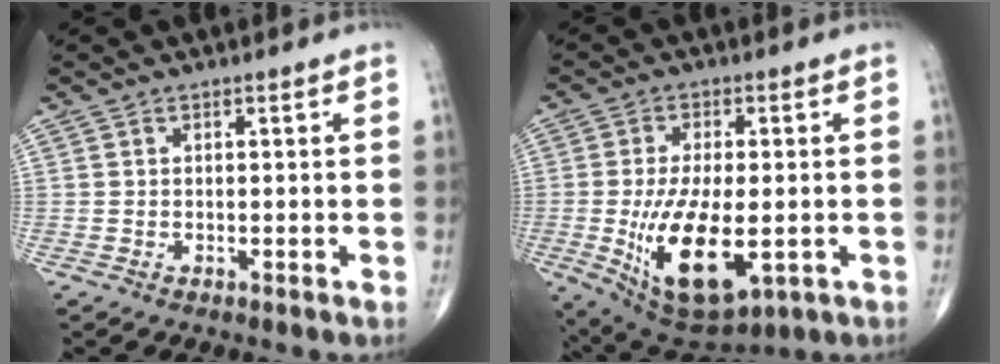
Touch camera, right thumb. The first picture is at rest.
{"total": 16.4, "force": [-3.4, 7.6, 14.1], "torque": [-0.248, -0.014, -0.036]}